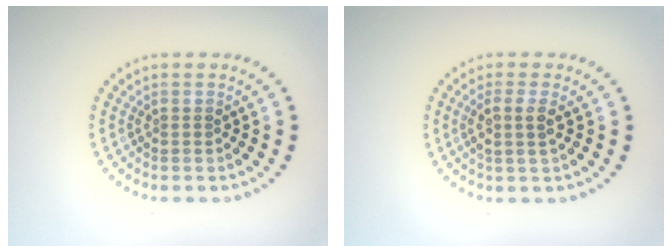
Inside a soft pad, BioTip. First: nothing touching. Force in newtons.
{"total": 2.0, "press": 1.8, "slide": 1.0}